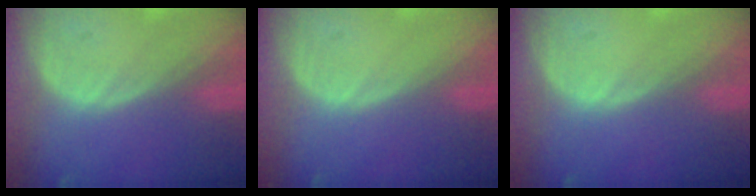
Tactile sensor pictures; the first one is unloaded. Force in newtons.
{"total": 0.0}
{"total": 0.0}